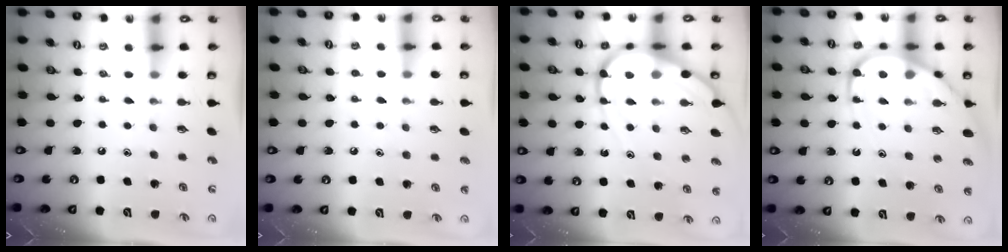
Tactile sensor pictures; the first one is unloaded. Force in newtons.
{"total": 4.4, "press": 4.4, "slide": 0.4}
{"total": 13.1, "press": 13.1, "slide": 1.2}
{"total": 12.0, "press": 12.0, "slide": 1.3}